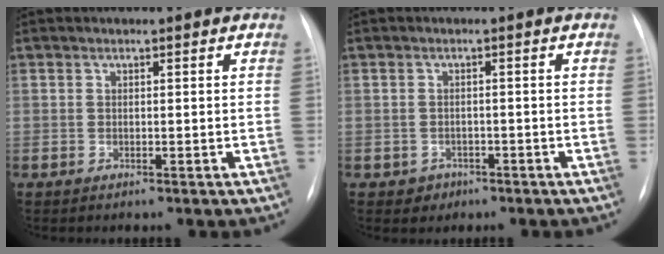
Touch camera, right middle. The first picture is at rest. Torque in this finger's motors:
{"motor_torque": [0.24, -0.31, 0.02, 0.00]}